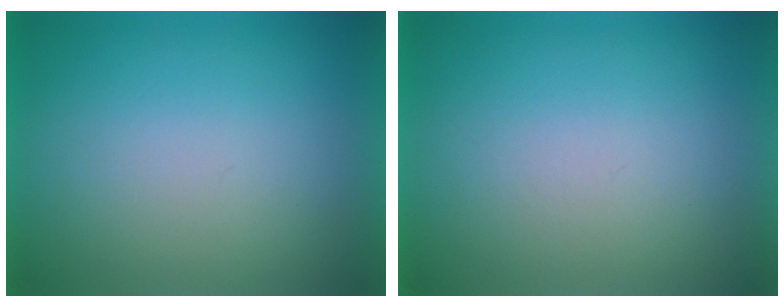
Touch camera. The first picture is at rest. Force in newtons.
{"total": 1.1}